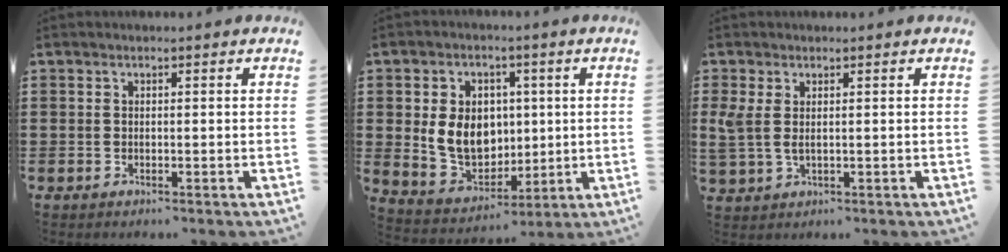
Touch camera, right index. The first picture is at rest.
{"total": 9.1, "force": [0.7, 7.5, 5.2], "torque": [-0.110, 0.009, 0.012]}
{"total": 2.8, "force": [0.9, 1.3, 2.3], "torque": [-0.076, -0.004, 0.008]}